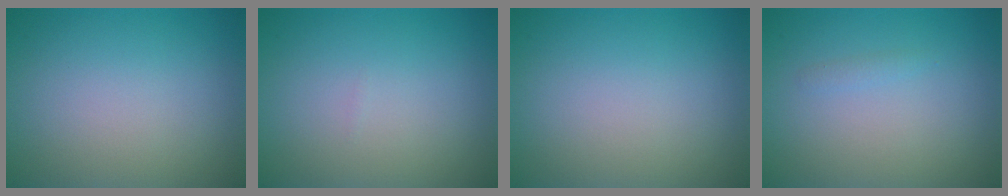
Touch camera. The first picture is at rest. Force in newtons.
{"total": 0.0}
{"total": 0.0}
{"total": 0.6, "press": 0.6, "slide": 0.0}